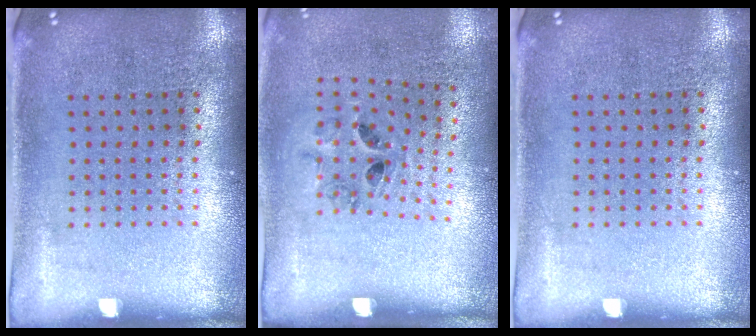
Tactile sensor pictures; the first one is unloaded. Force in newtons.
{"total": 1.3, "press": 0.8, "slide": 1.1}
{"total": 0.0}